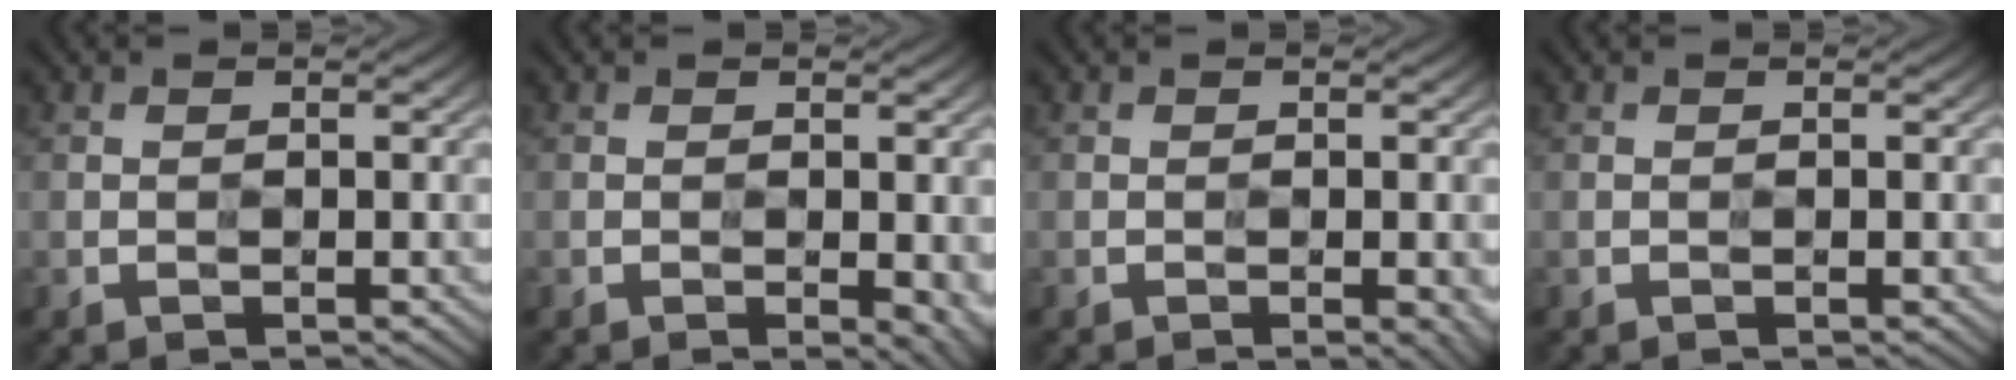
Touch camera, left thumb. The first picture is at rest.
{"total": 4.8, "force": [-1.4, 2.4, 4.0], "torque": [-0.042, -0.013, -0.003]}
{"total": 4.1, "force": [-1.6, 1.7, 3.4], "torque": [-0.029, -0.012, -0.010]}
{"total": 0.0}